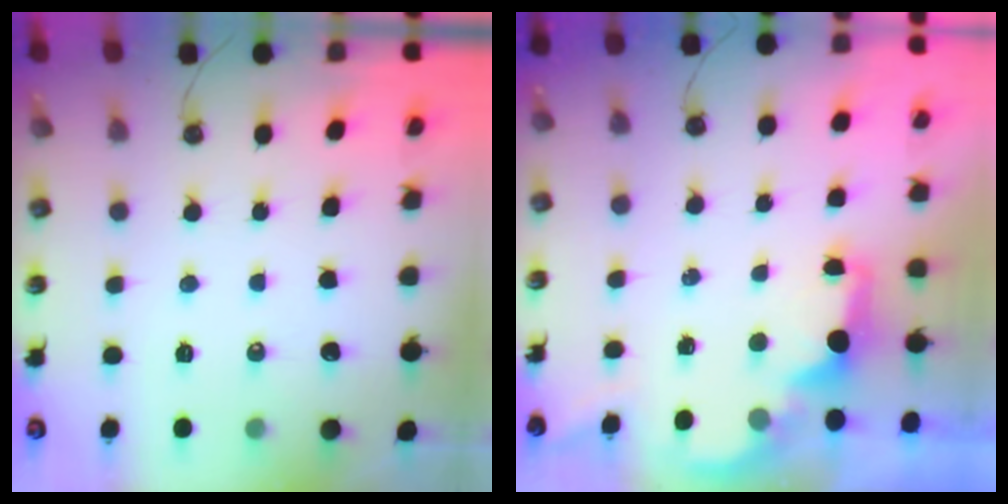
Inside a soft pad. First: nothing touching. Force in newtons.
{"total": 2.0, "press": 1.8, "slide": 0.8}